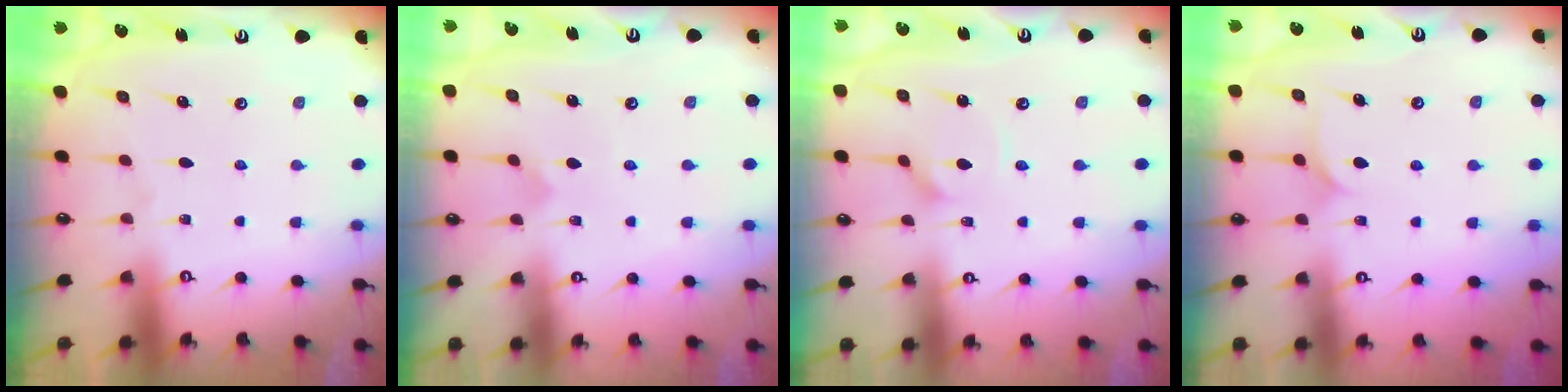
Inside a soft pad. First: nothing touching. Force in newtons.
{"total": 2.5, "press": 2.5, "slide": 0.3}
{"total": 2.2, "press": 2.2, "slide": 0.3}
{"total": 5.8, "press": 5.8, "slide": 0.3}